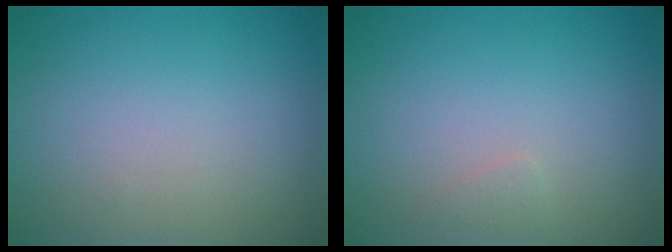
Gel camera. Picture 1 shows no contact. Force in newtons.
{"total": 0.6, "press": 0.6, "slide": 0.1}